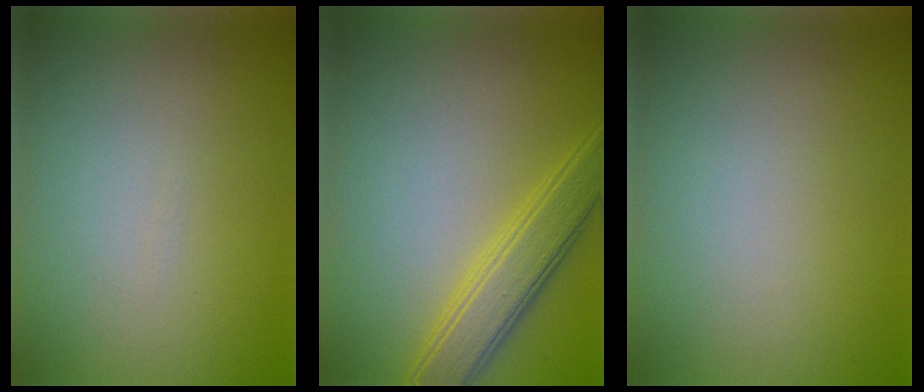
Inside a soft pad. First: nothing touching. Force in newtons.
{"total": 4.2, "press": 4.2, "slide": 0.3}
{"total": 0.0}